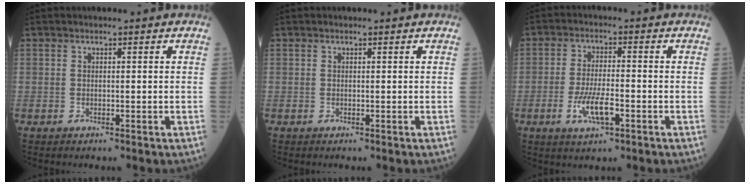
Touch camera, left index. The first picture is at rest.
{"total": 0.0}
{"total": 6.0, "force": [-2.5, 1.5, 5.3], "torque": [-0.107, -0.005, -0.044]}